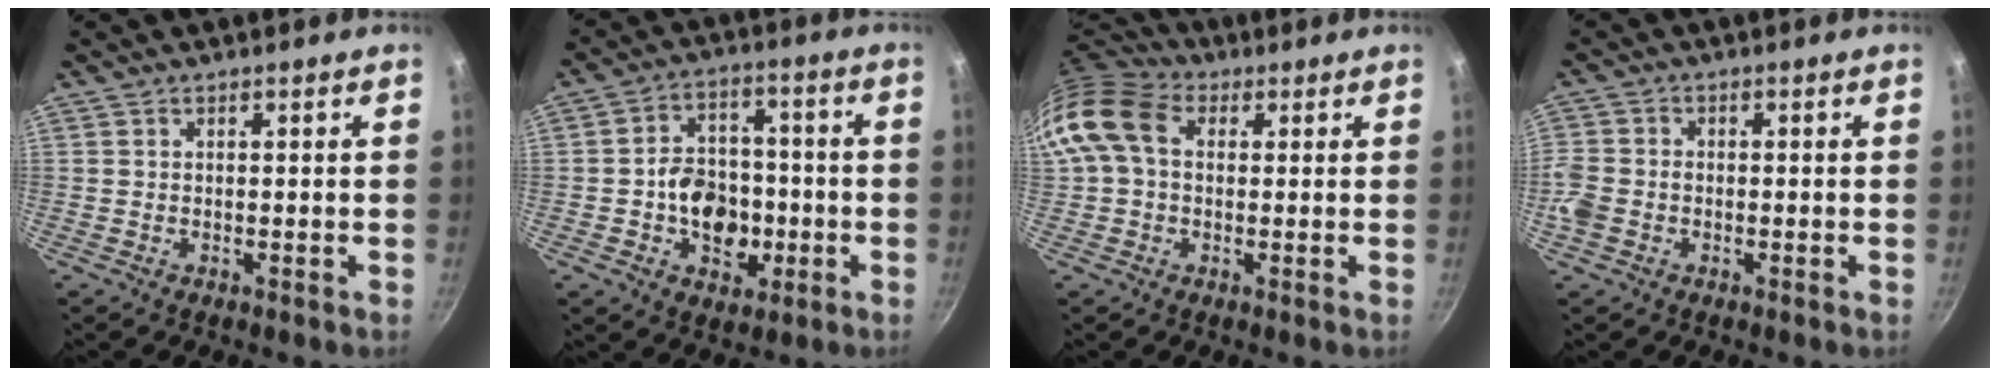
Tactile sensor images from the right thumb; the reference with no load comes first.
{"total": 11.9, "force": [-2.7, 9.0, 7.2], "torque": [-0.073, 0.027, -0.043]}
{"total": 11.2, "force": [1.8, 8.2, 7.4], "torque": [-0.127, 0.023, 0.013]}
{"total": 5.8, "force": [-1.9, 4.5, 3.1], "torque": [-0.073, 0.011, -0.048]}